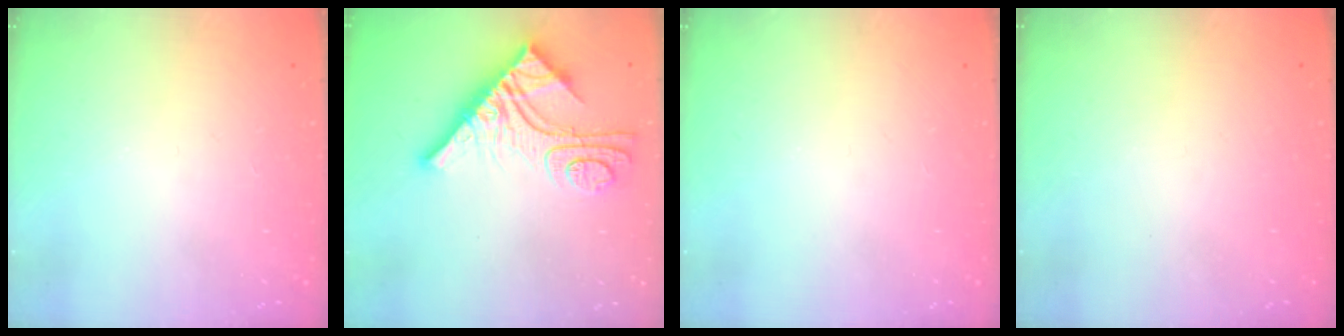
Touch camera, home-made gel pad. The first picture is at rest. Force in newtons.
{"total": 15.3, "press": 15.3, "slide": 1.4}
{"total": 0.0}
{"total": 0.8, "press": 0.7, "slide": 0.3}